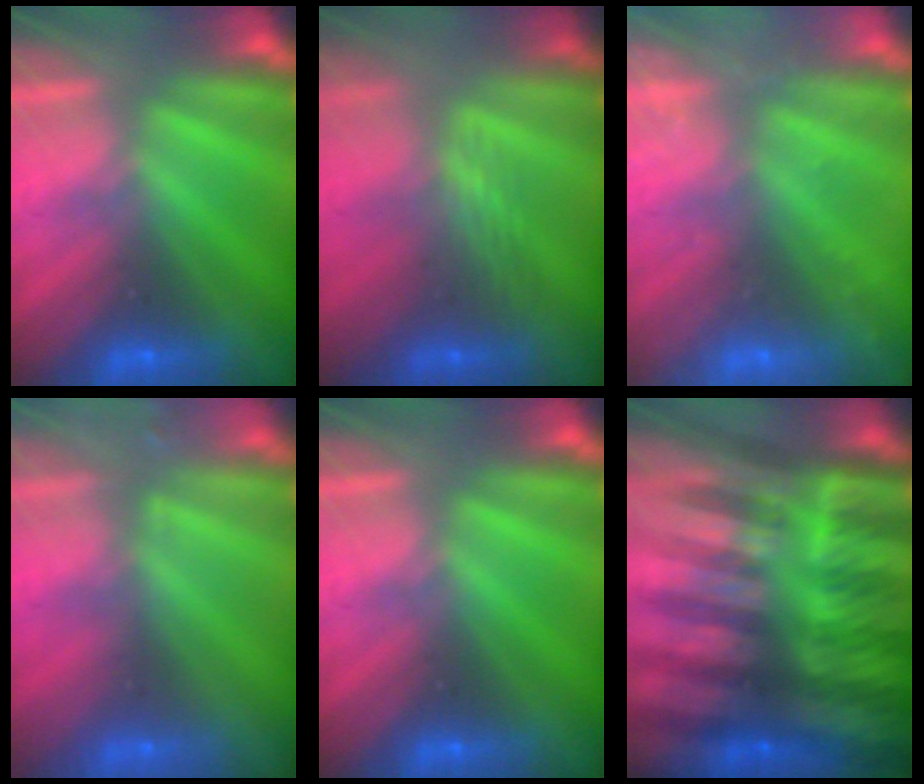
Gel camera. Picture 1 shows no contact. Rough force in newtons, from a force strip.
{"total": 2.4}
{"total": 2.6}
{"total": 2.4}
{"total": 0.0}
{"total": 6.8}